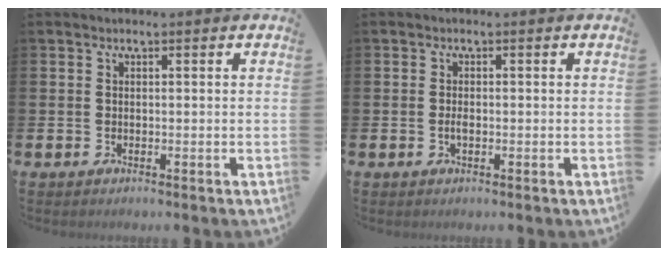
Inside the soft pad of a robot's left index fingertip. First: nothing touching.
{"total": 1.1, "force": [-0.2, 0.5, 1.0], "torque": [-0.014, -0.002, -0.006]}